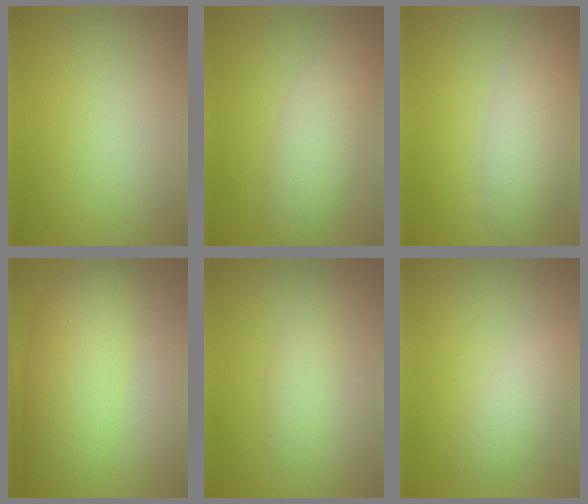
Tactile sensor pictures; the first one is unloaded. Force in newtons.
{"total": 4.6, "press": 4.6, "slide": 0.4}
{"total": 4.5, "press": 4.5, "slide": 0.2}
{"total": 7.1, "press": 7.1, "slide": 0.1}
{"total": 1.8, "press": 1.8, "slide": 0.1}
{"total": 2.8, "press": 2.8, "slide": 0.1}